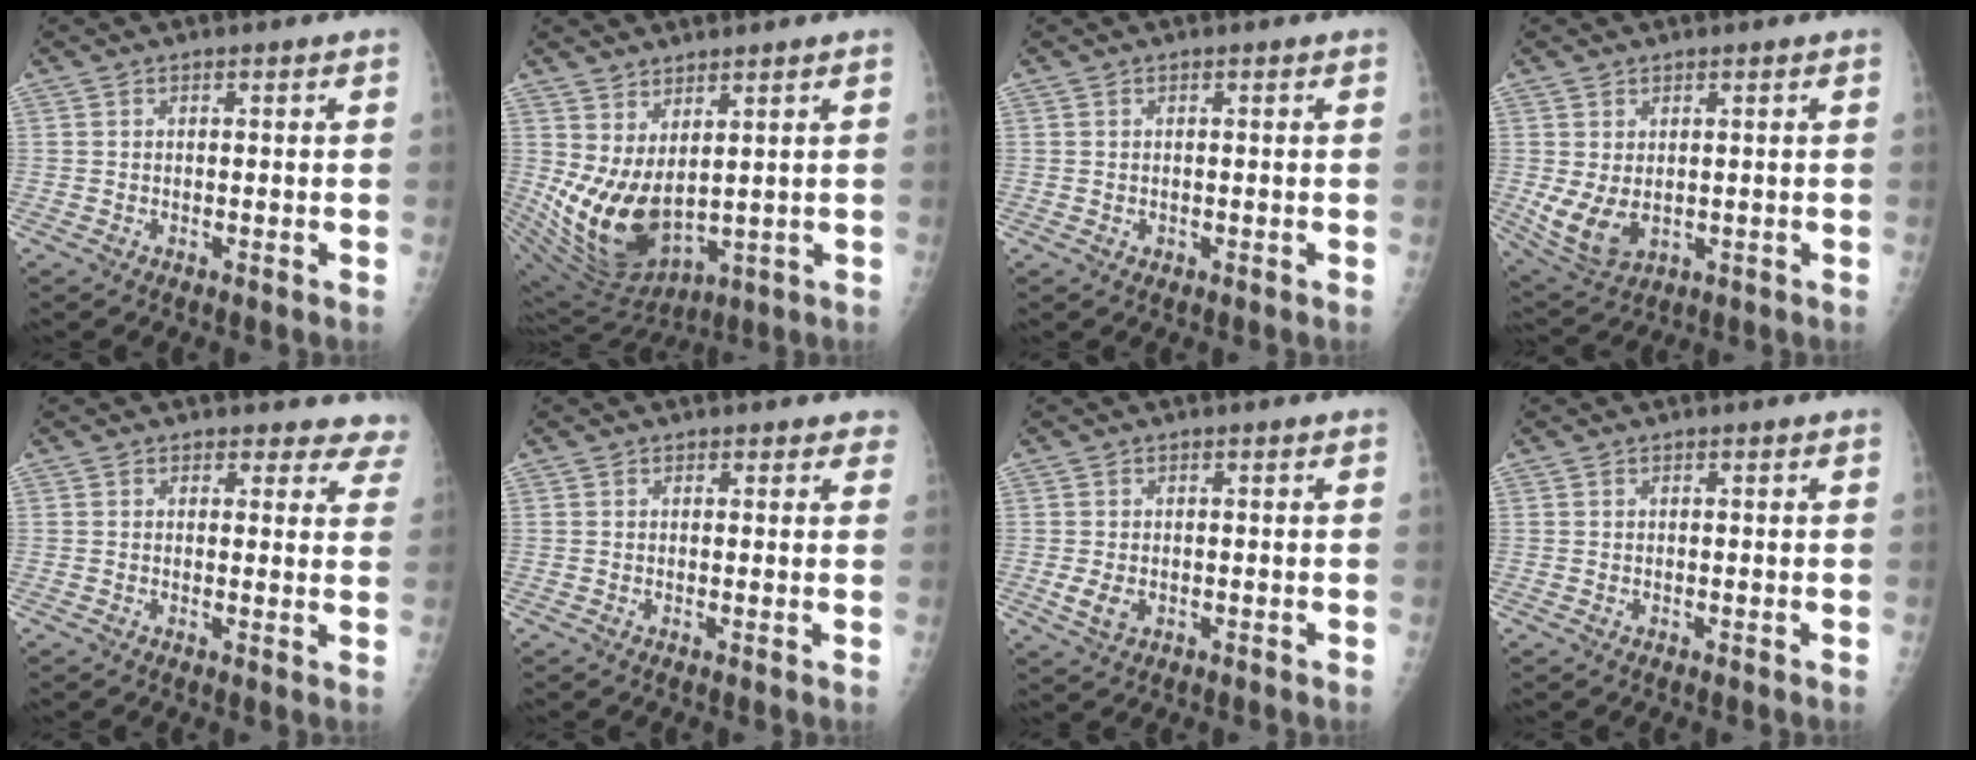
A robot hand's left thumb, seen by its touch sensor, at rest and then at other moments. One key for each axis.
{"total": 13.7, "fx": 2.7, "fy": 7.4, "fz": 11.2, "tx": -0.202, "ty": -0.042, "tz": 0.080}
{"total": 0.6, "fx": 0.0, "fy": 0.5, "fz": 0.2, "tx": -0.002, "ty": 0.000, "tz": 0.000}
{"total": 7.1, "fx": 0.0, "fy": 4.8, "fz": 5.3, "tx": -0.096, "ty": -0.015, "tz": 0.019}
{"total": 6.9, "fx": 6.0, "fy": 3.3, "fz": -0.1, "tx": 0.063, "ty": -0.023, "tz": 0.033}
{"total": 2.0, "fx": 1.6, "fy": 1.3, "fz": 0.2, "tx": 0.025, "ty": -0.005, "tz": 0.006}
{"total": 3.2, "fx": -0.6, "fy": 2.2, "fz": 2.2, "tx": -0.043, "ty": -0.004, "tz": -0.005}
{"total": 0.0}